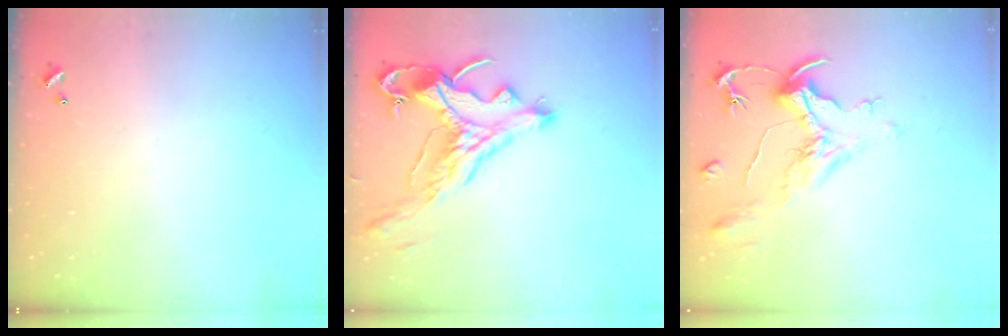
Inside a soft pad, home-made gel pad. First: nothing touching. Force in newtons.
{"total": 3.2, "press": 2.8, "slide": 1.6}
{"total": 2.3, "press": 1.8, "slide": 1.3}